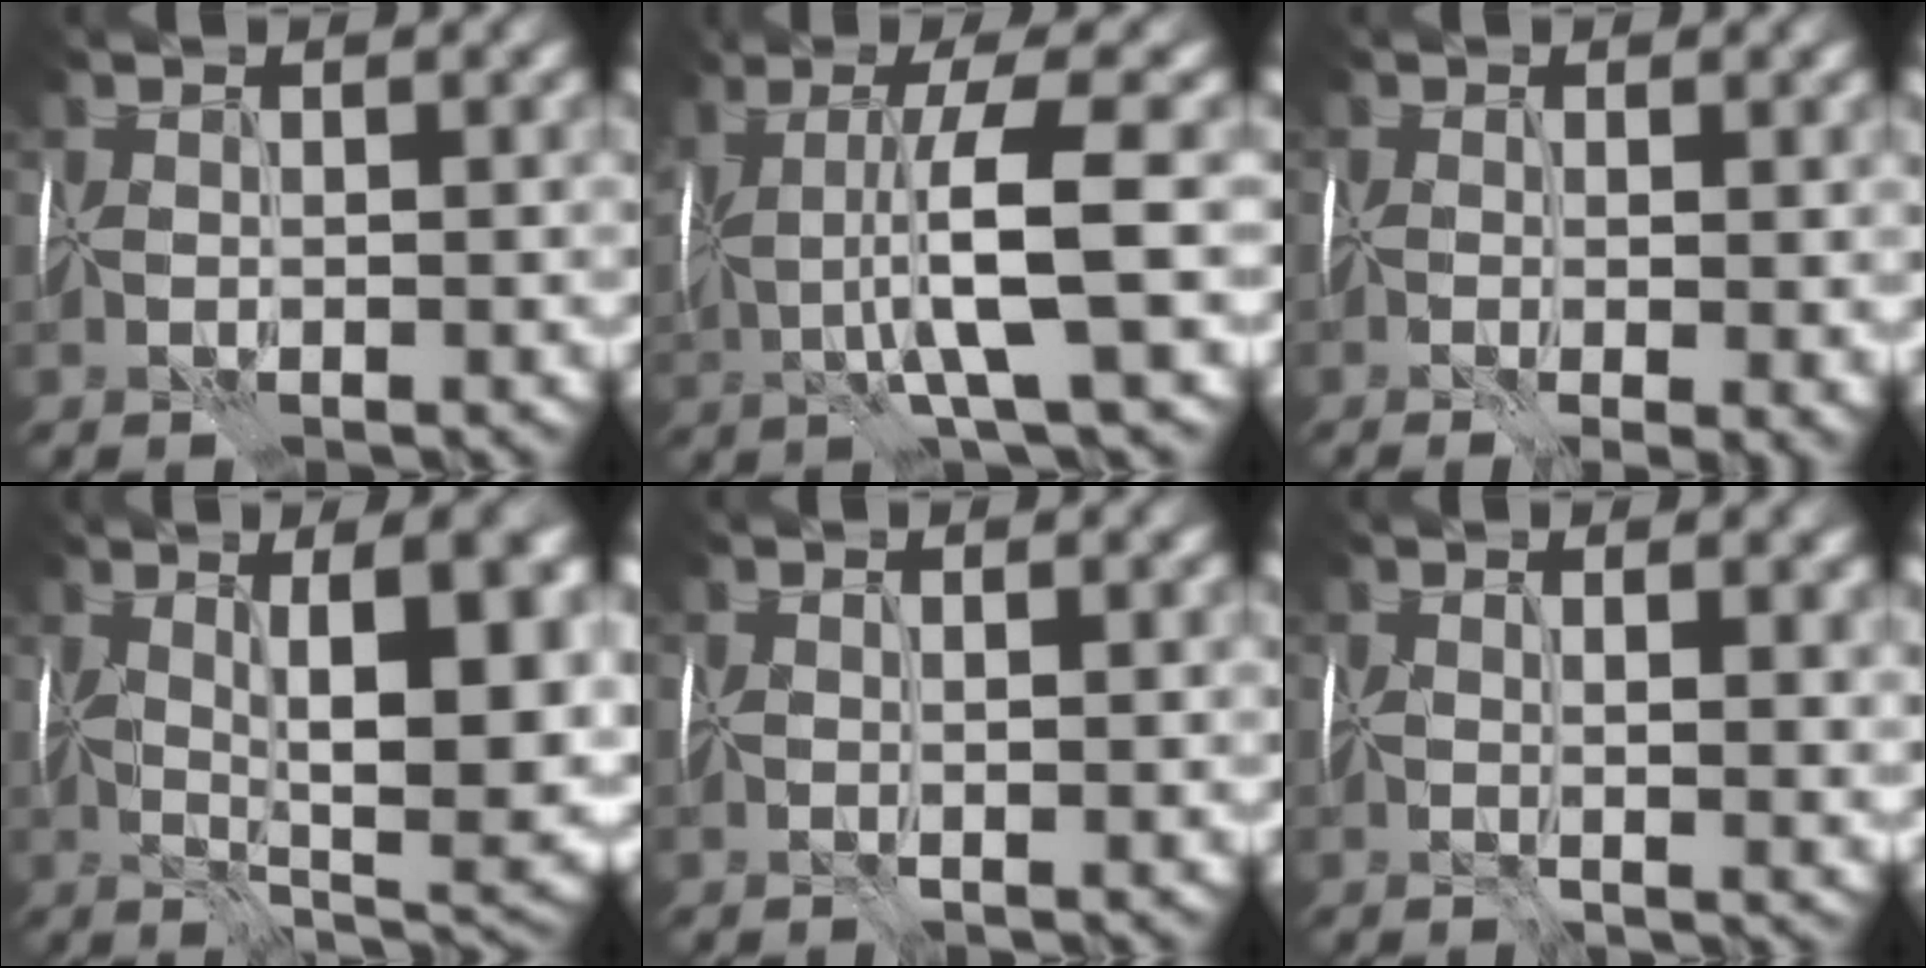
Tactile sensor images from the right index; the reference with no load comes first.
{"total": 7.1, "force": [-0.3, 1.1, 7.0], "torque": [-0.137, 0.000, -0.004]}
{"total": 3.2, "force": [-0.4, 1.1, 2.9], "torque": [-0.043, -0.009, -0.004]}
{"total": 13.8, "force": [2.0, 4.7, 12.8], "torque": [-0.169, 0.001, 0.030]}
{"total": 0.8, "force": [0.0, -0.1, 0.8], "torque": [-0.012, -0.002, 0.000]}
{"total": 4.4, "force": [1.0, 1.6, 3.9], "torque": [-0.049, -0.006, 0.017]}